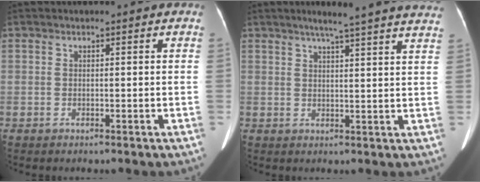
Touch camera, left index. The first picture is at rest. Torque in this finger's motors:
{"motor_torque": [0.88, -1.26, 0.01, 0.06]}